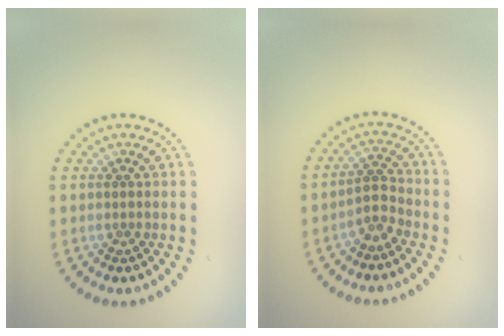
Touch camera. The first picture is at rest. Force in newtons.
{"total": 1.9, "press": 1.6, "slide": 1.1}